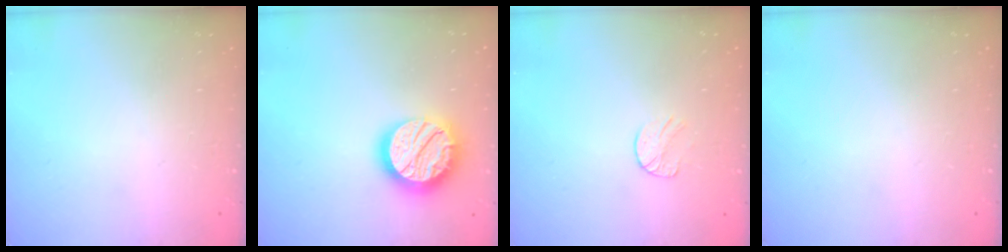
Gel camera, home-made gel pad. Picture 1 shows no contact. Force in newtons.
{"total": 19.0, "press": 18.9, "slide": 1.4}
{"total": 5.4, "press": 5.4, "slide": 0.5}
{"total": 0.0}